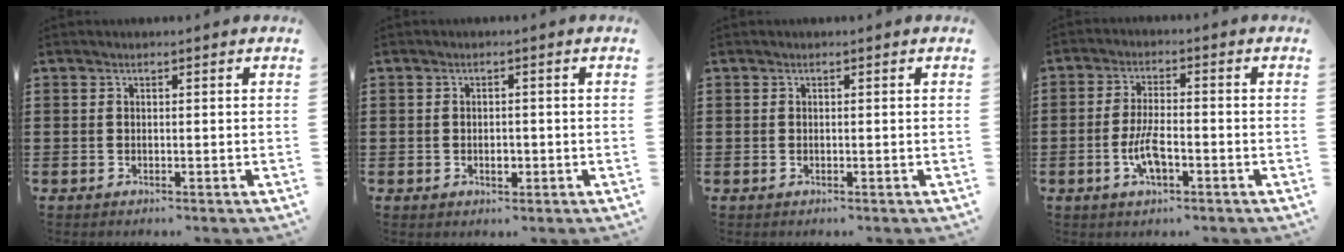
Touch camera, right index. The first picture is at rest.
{"total": 1.8, "force": [-0.4, 1.0, 1.4], "torque": [-0.028, -0.001, -0.008]}
{"total": 0.0}
{"total": 5.8, "force": [-1.9, 1.9, 5.1], "torque": [-0.115, -0.006, -0.039]}